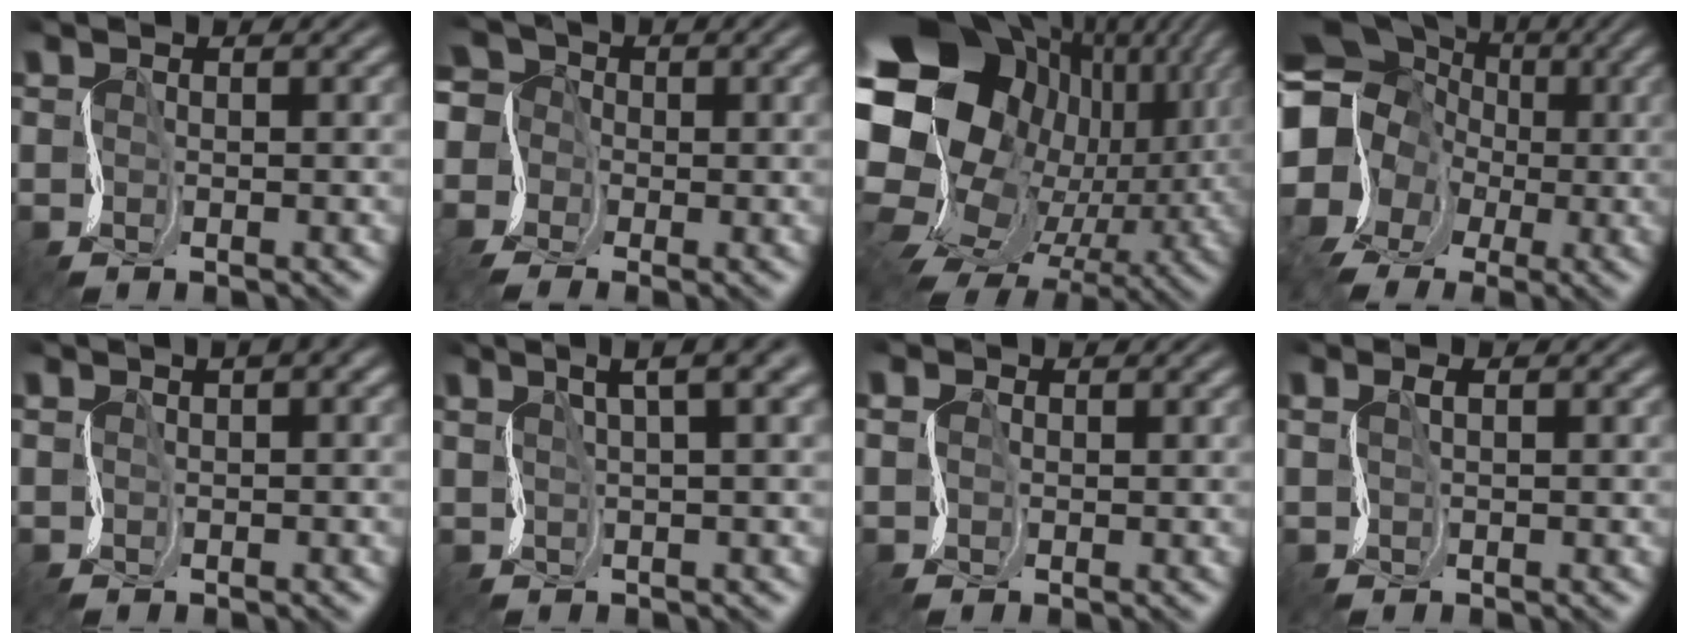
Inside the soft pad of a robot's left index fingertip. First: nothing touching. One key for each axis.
{"total": 6.3, "fx": -2.7, "fy": 4.9, "fz": 3.1, "tx": -0.063, "ty": 0.003, "tz": -0.052}
{"total": 21.1, "fx": 4.2, "fy": 16.8, "fz": 12.1, "tx": -0.248, "ty": -0.003, "tz": 0.073}
{"total": 14.7, "fx": -0.1, "fy": 13.6, "fz": 5.6, "tx": -0.142, "ty": 0.010, "tz": -0.040}
{"total": 1.4, "fx": 0.4, "fy": 0.5, "fz": 1.2, "tx": -0.017, "ty": 0.007, "tz": 0.003}
{"total": 5.1, "fx": 2.6, "fy": 1.1, "fz": 4.2, "tx": -0.040, "ty": 0.015, "tz": 0.039}
{"total": 1.5, "fx": 0.7, "fy": 1.3, "fz": 0.1, "tx": 0.003, "ty": 0.006, "tz": 0.004}
{"total": 0.8, "fx": 0.8, "fy": 0.0, "fz": 0.2, "tx": -0.003, "ty": 0.004, "tz": 0.015}